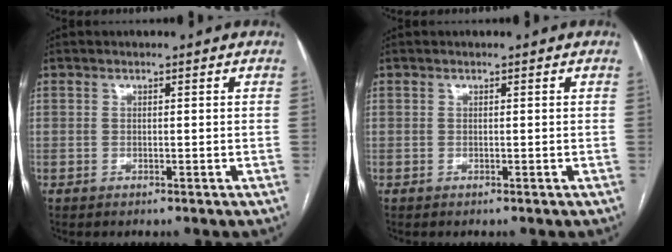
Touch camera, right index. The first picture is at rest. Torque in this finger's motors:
{"motor_torque": [0.00, 0.00, 0.00, 0.00]}